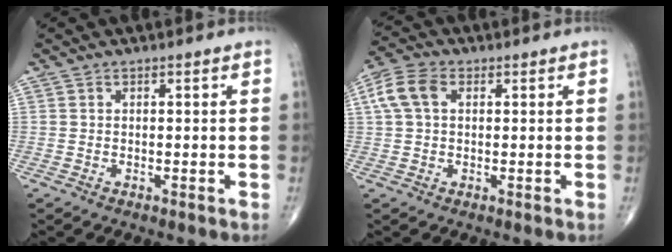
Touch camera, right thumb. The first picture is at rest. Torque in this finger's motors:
{"motor_torque": [0.23, 0.35, 0.71, 0.28, 0.21]}